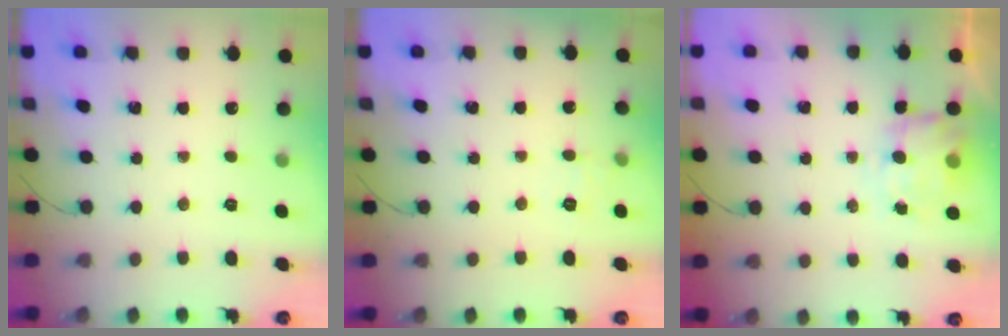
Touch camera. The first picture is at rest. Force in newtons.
{"total": 5.2, "press": 5.0, "slide": 1.2}
{"total": 5.1, "press": 5.0, "slide": 1.3}